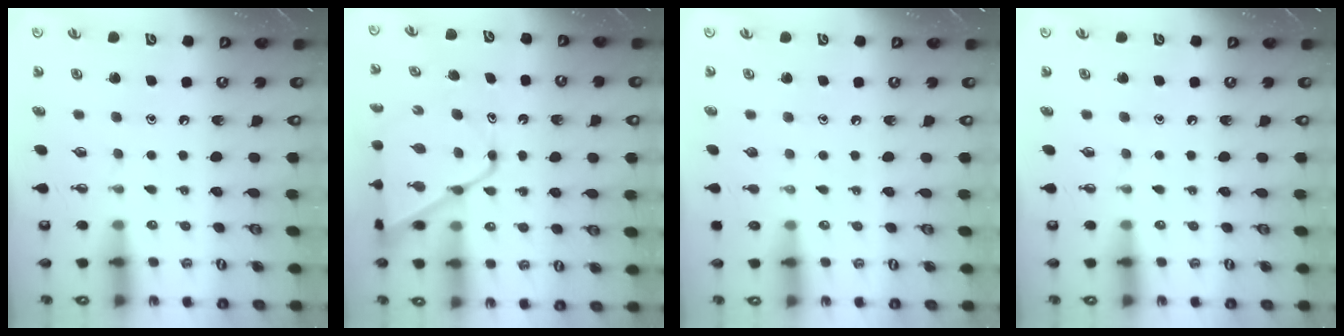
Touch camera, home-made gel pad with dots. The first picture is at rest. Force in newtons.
{"total": 12.8, "press": 12.8, "slide": 0.9}
{"total": 0.0}
{"total": 0.0}